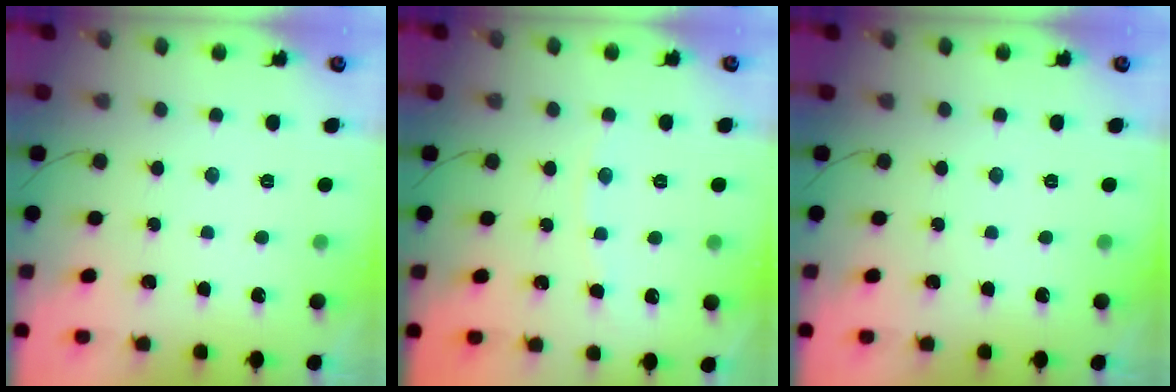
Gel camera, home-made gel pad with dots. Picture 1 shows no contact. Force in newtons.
{"total": 3.9, "press": 3.8, "slide": 0.6}
{"total": 0.0}